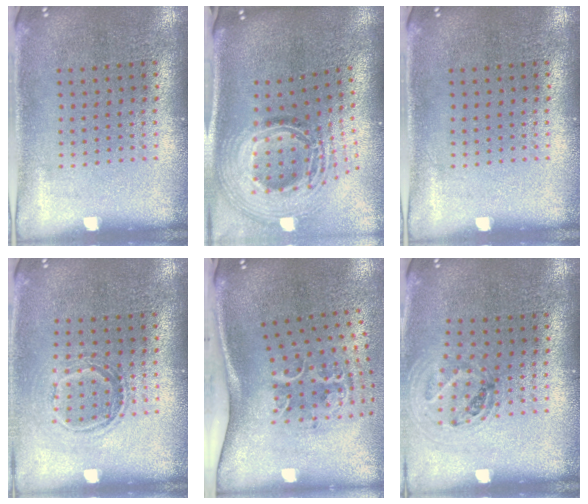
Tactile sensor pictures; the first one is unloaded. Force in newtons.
{"total": 2.6, "press": 1.9, "slide": 1.8}
{"total": 0.0}
{"total": 1.1, "press": 1.0, "slide": 0.5}
{"total": 2.3, "press": 1.4, "slide": 1.9}
{"total": 0.9, "press": 0.9, "slide": 0.1}